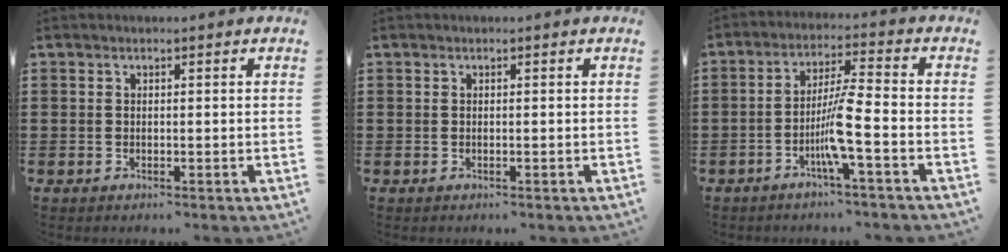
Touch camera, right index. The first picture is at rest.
{"total": 0.0}
{"total": 6.6, "force": [-2.7, -0.2, 6.0], "torque": [-0.127, -0.013, -0.058]}